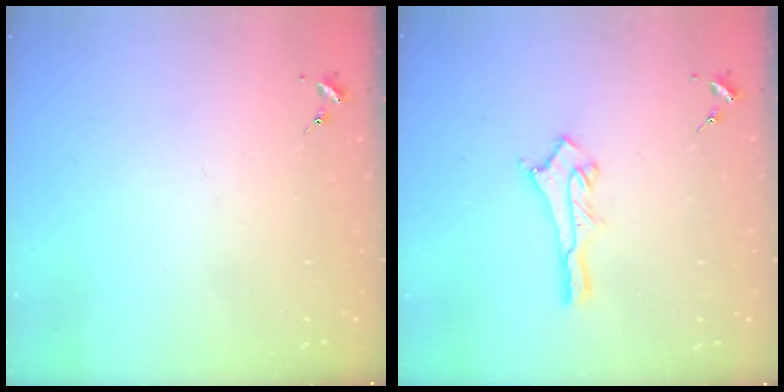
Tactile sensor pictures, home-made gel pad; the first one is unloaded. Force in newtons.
{"total": 10.8, "press": 10.7, "slide": 0.8}